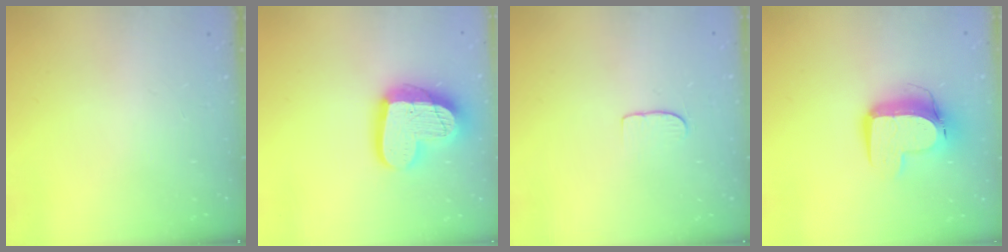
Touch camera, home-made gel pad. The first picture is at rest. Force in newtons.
{"total": 19.1, "press": 19.0, "slide": 2.0}
{"total": 4.9, "press": 4.9, "slide": 0.3}
{"total": 12.3, "press": 12.3, "slide": 1.3}